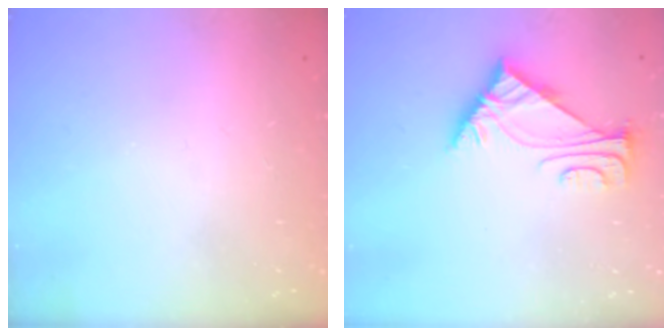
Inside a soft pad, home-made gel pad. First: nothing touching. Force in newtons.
{"total": 5.4, "press": 5.3, "slide": 1.1}